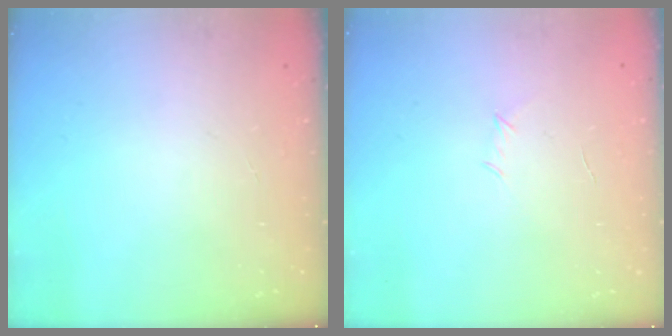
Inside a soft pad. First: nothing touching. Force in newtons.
{"total": 3.7, "press": 3.5, "slide": 0.9}